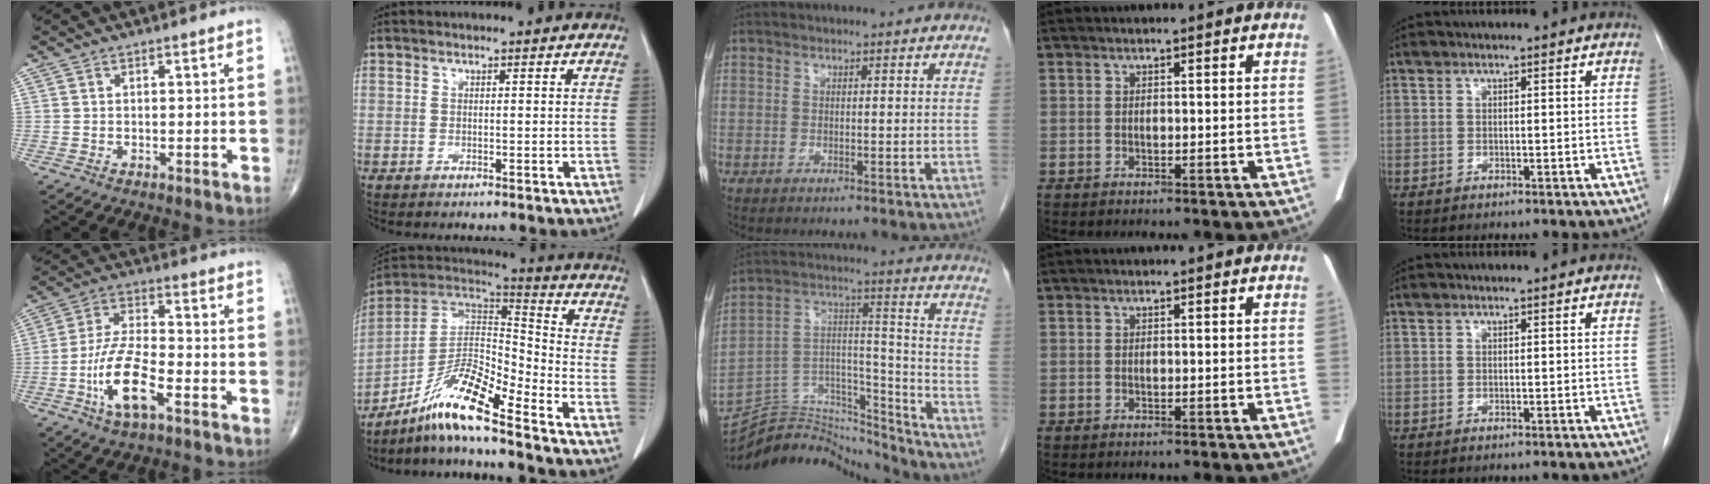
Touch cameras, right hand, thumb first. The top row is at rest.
{"thumb": {"total": 12.2, "force": [-4.9, 4.3, 10.4], "torque": [-0.209, 0.026, -0.092]}, "index": {"total": 12.7, "force": [-9.1, 0.9, 8.7], "torque": [-0.161, 0.020, -0.167]}, "middle": {"total": 18.9, "force": [-18.3, 3.5, 3.2], "torque": [-0.060, 0.048, -0.299]}}